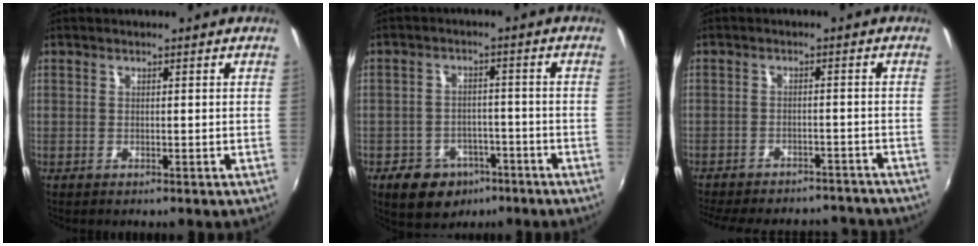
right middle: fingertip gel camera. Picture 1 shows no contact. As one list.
[{"total": 9.3, "force": [-5.6, 6.7, 3.3], "torque": [-0.083, 0.017, -0.069]}, {"total": 19.5, "force": [-16.9, 6.8, 7.0], "torque": [-0.159, 0.006, -0.215]}]